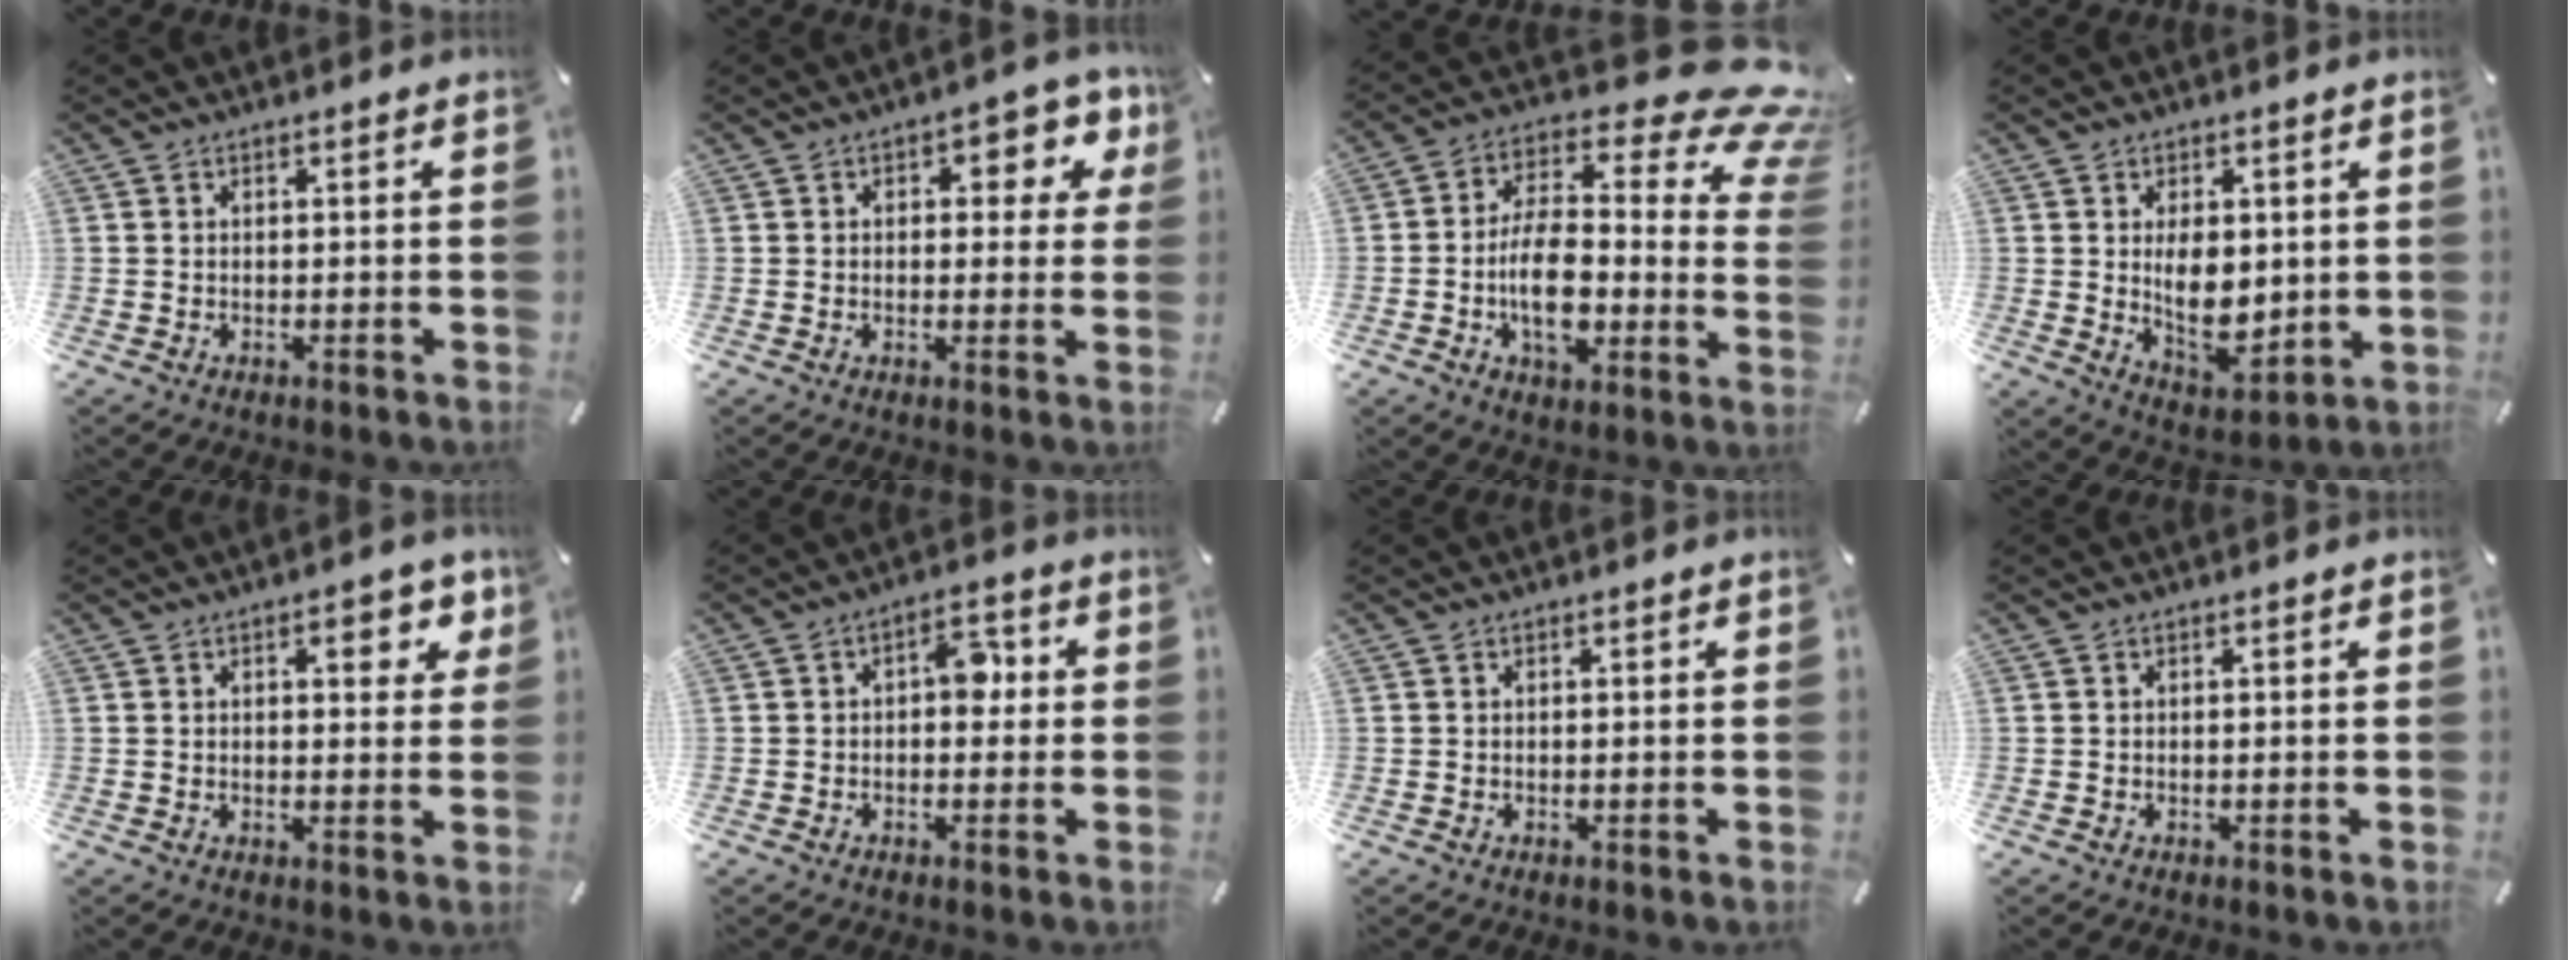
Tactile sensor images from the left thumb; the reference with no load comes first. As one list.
[{"total": 7.0, "force": [2.3, 4.0, 5.3], "torque": [-0.052, -0.010, 0.029]}, {"total": 19.1, "force": [1.9, 11.1, 15.5], "torque": [-0.251, -0.039, 0.032]}, {"total": 9.8, "force": [1.0, 6.5, 7.3], "torque": [-0.108, -0.010, 0.015]}, {"total": 7.0, "force": [3.1, 3.4, 5.3], "torque": [-0.053, -0.011, 0.042]}, {"total": 6.1, "force": [0.4, 3.5, 5.0], "torque": [-0.066, 0.006, -0.003]}, {"total": 0.0}, {"total": 0.0}]